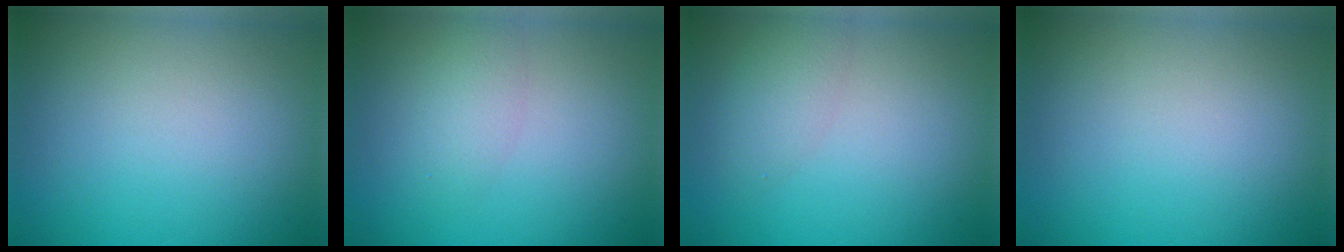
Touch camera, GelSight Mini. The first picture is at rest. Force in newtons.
{"total": 2.0, "press": 2.0, "slide": 0.1}
{"total": 2.1, "press": 2.1, "slide": 0.1}
{"total": 0.0}